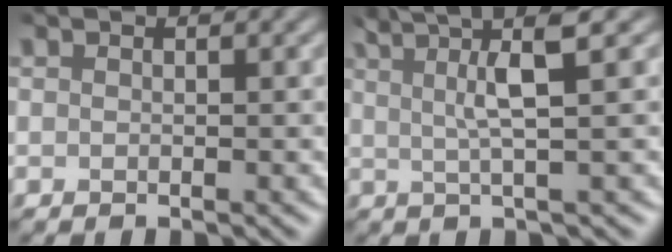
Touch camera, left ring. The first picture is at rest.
{"total": 5.4, "force": [2.3, 0.7, 4.8], "torque": [-0.083, 0.011, 0.040]}